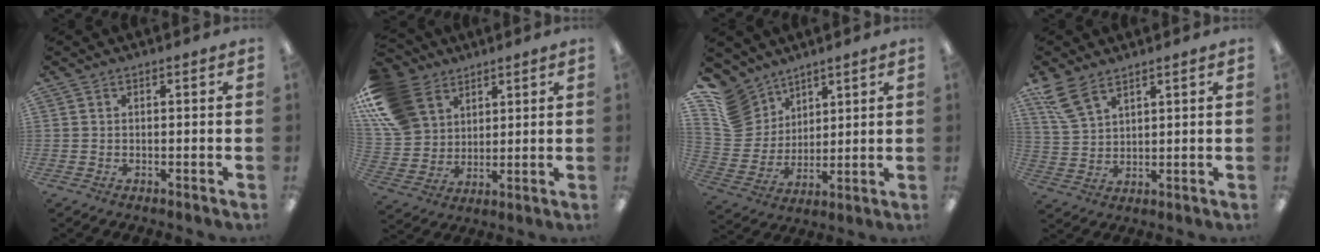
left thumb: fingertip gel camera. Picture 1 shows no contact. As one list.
[{"total": 15.8, "force": [8.1, 11.8, 6.6], "torque": [-0.165, -0.024, 0.164]}, {"total": 12.8, "force": [8.6, 9.0, 2.9], "torque": [-0.090, -0.048, 0.175]}, {"total": 7.9, "force": [6.1, 3.4, 3.8], "torque": [-0.089, -0.020, 0.118]}]